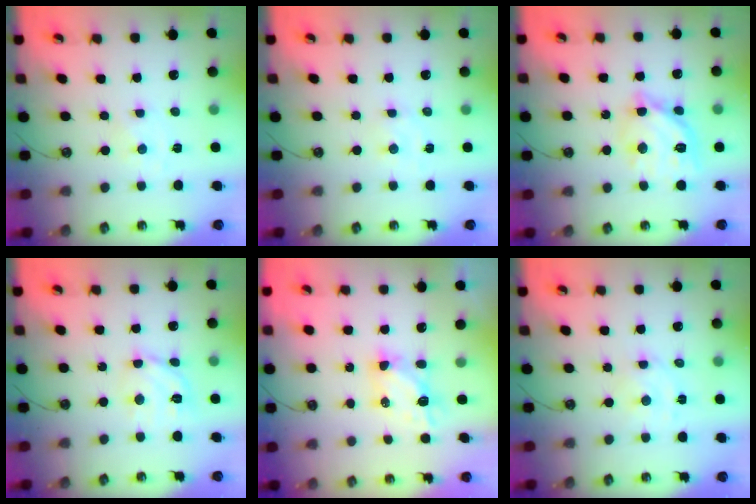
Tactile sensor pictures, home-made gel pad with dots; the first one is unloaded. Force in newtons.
{"total": 1.9, "press": 1.8, "slide": 0.3}
{"total": 16.5, "press": 16.5, "slide": 1.3}
{"total": 12.3, "press": 12.2, "slide": 1.7}
{"total": 6.1, "press": 6.1, "slide": 0.3}
{"total": 4.7, "press": 4.6, "slide": 0.7}